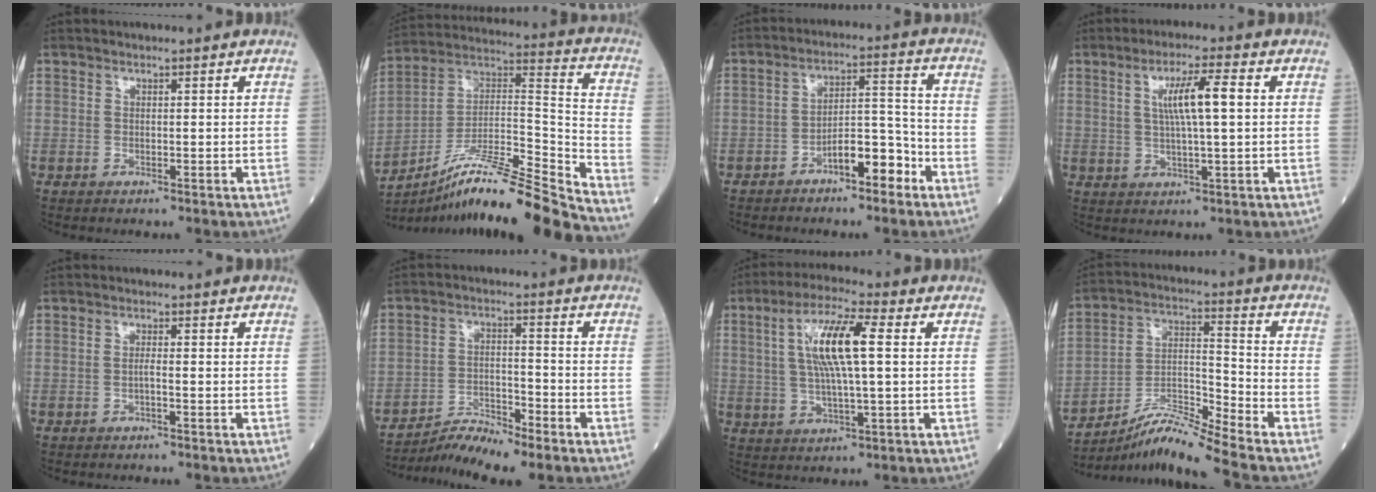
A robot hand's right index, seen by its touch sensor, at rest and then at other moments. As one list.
[{"total": 22.8, "force": [-19.2, -0.9, 12.3], "torque": [-0.182, 0.014, -0.330]}, {"total": 7.1, "force": [-4.3, 2.2, 5.1], "torque": [-0.080, 0.026, -0.071]}, {"total": 7.1, "force": [1.4, 0.3, 6.9], "torque": [-0.124, 0.006, 0.025]}, {"total": 1.1, "force": [-0.5, -0.1, 1.0], "torque": [-0.017, 0.002, -0.010]}, {"total": 5.6, "force": [-5.4, 0.0, 1.5], "torque": [-0.030, -0.001, -0.096]}, {"total": 10.6, "force": [2.2, 1.4, 10.3], "torque": [-0.203, 0.012, 0.039]}, {"total": 10.7, "force": [-9.6, -2.2, 4.2], "torque": [-0.085, 0.005, -0.175]}]